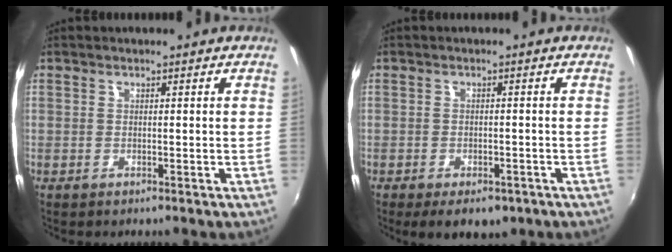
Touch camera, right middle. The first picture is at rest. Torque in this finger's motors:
{"motor_torque": [0.44, -0.42, 0.05, 0.06]}